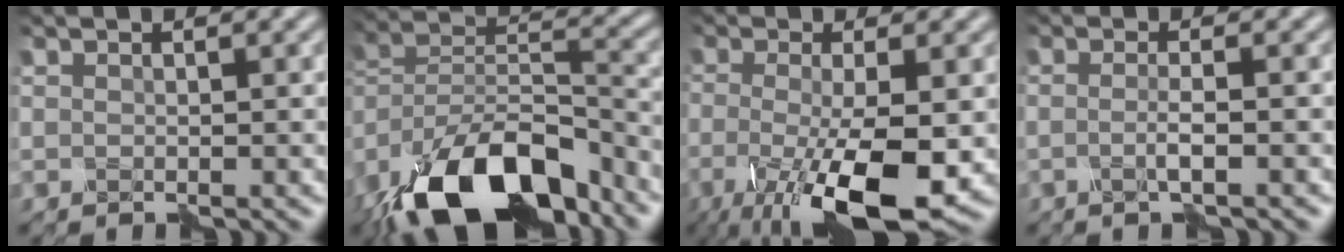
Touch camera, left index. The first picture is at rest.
{"total": 15.8, "force": [-11.7, 6.0, 8.7], "torque": [-0.169, 0.008, -0.208]}
{"total": 9.6, "force": [-3.1, 2.3, 8.8], "torque": [-0.138, -0.017, -0.051]}
{"total": 2.1, "force": [-1.0, 0.4, 1.8], "torque": [-0.029, -0.001, -0.024]}